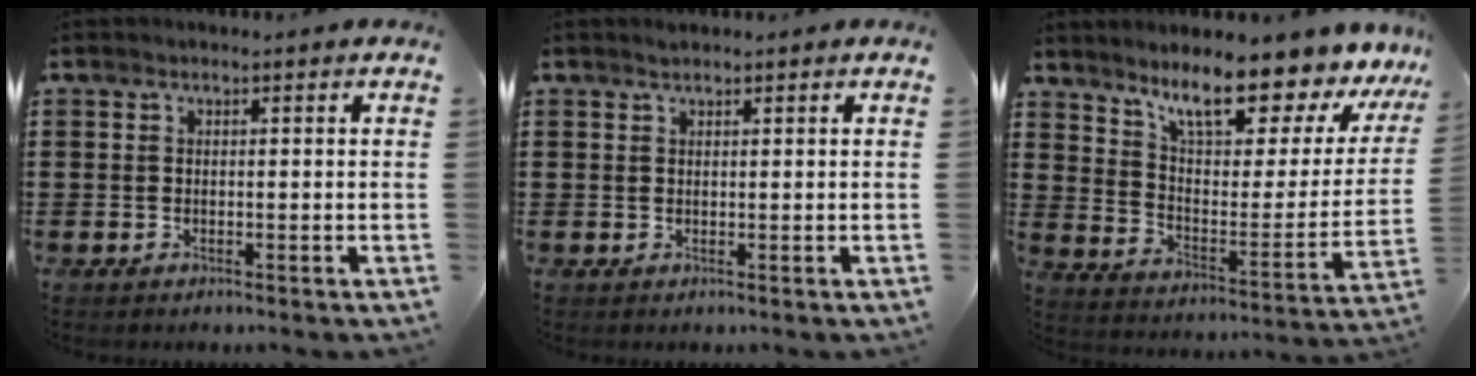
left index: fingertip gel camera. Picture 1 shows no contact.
{"total": 0.9, "force": [0.8, 0.2, 0.3], "torque": [-0.007, 0.000, 0.015]}
{"total": 11.2, "force": [9.3, 1.4, 6.0], "torque": [-0.122, -0.071, 0.153]}